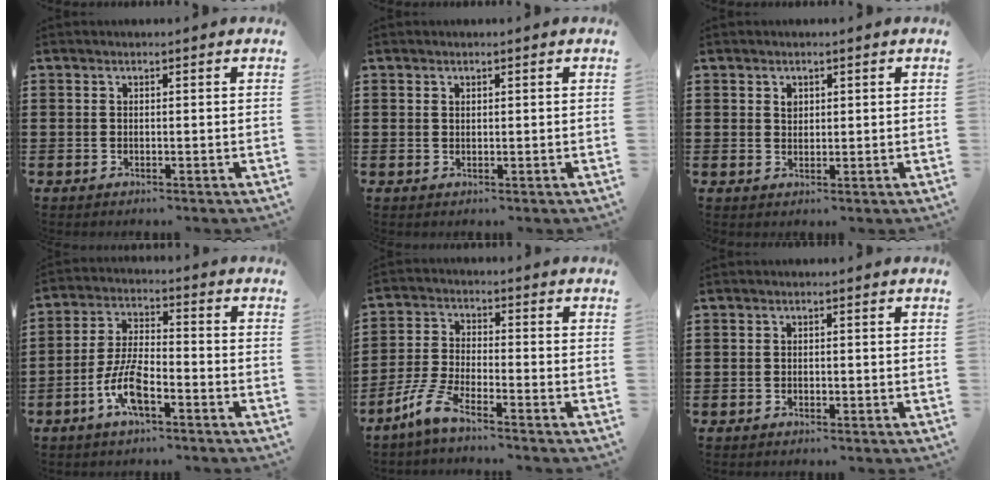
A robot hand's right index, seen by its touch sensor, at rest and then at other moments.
{"total": 0.6, "force": [0.4, 0.4, 0.2], "torque": [-0.005, 0.002, 0.007]}
{"total": 1.3, "force": [0.6, 1.0, 0.6], "torque": [-0.014, 0.004, 0.012]}
{"total": 7.6, "force": [-3.8, 2.7, 6.1], "torque": [-0.140, -0.006, -0.073]}
{"total": 6.0, "force": [-4.9, 0.4, 3.5], "torque": [-0.099, -0.018, -0.101]}
{"total": 0.6, "force": [-0.4, 0.4, 0.2], "torque": [-0.004, 0.000, -0.009]}